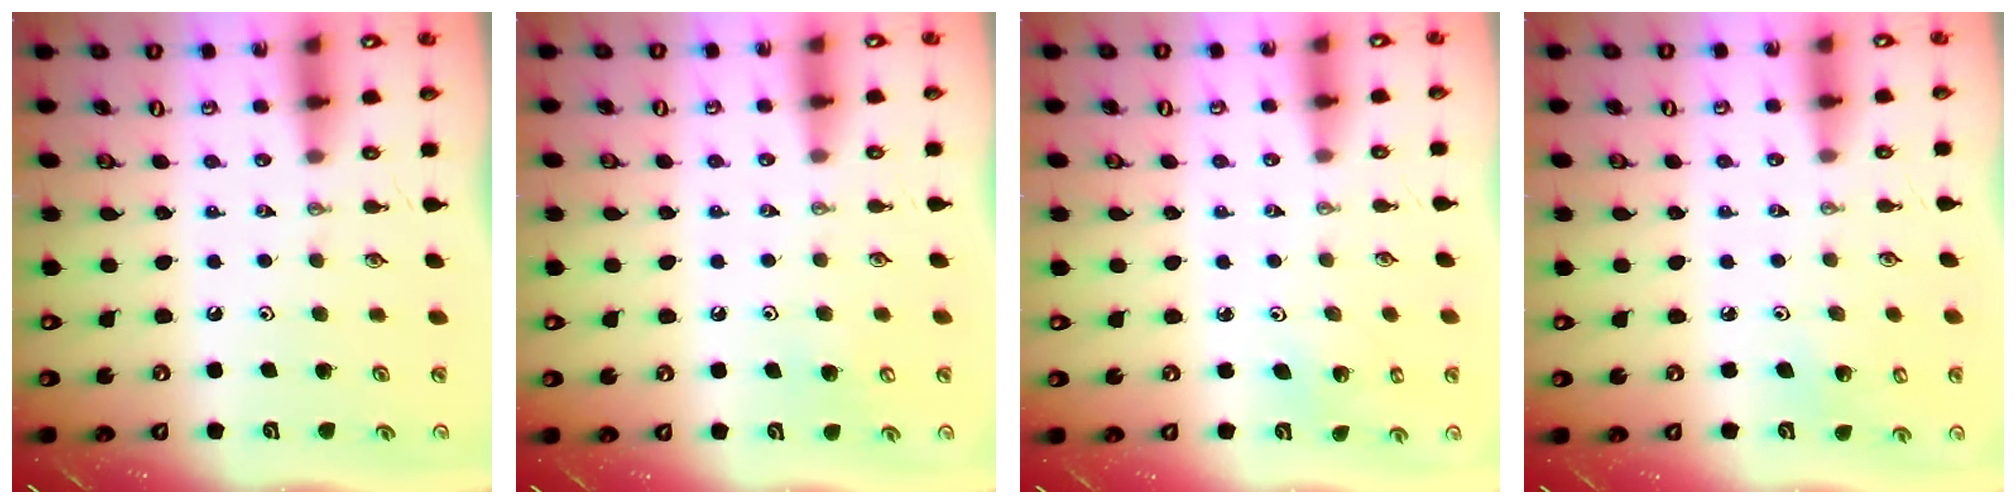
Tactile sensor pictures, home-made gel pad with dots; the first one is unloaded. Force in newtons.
{"total": 5.1, "press": 5.1, "slide": 0.4}
{"total": 2.2, "press": 2.2, "slide": 0.2}
{"total": 3.3, "press": 3.3, "slide": 0.5}